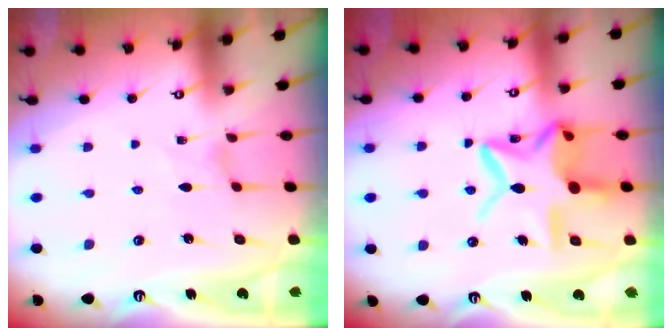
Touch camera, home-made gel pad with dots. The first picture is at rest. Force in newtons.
{"total": 16.7, "press": 16.7, "slide": 1.3}